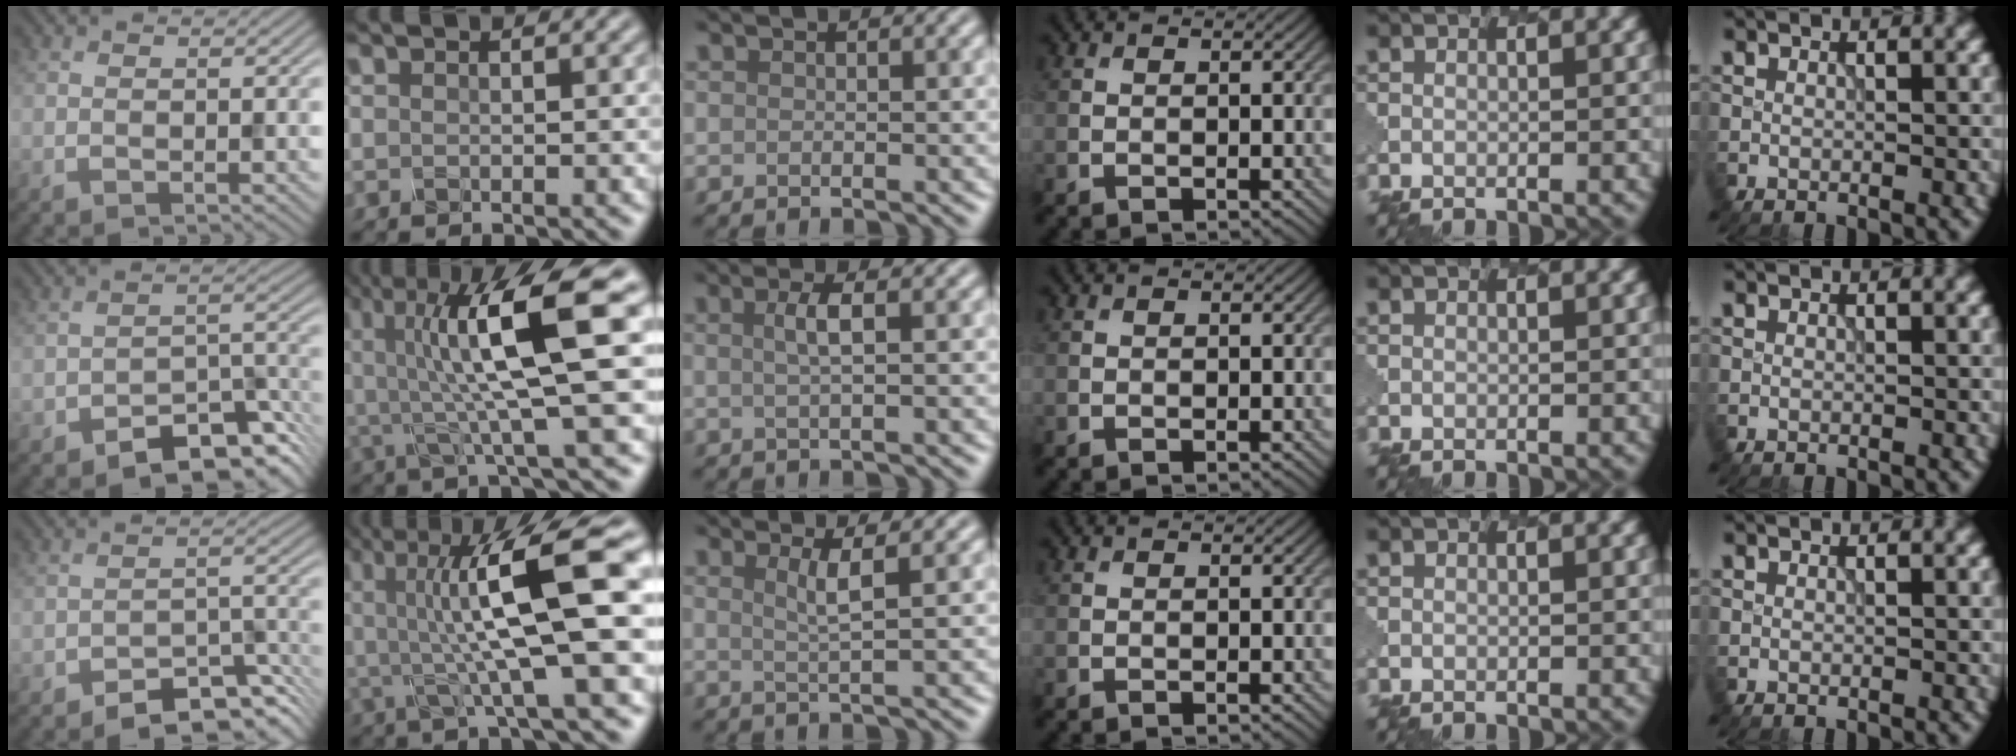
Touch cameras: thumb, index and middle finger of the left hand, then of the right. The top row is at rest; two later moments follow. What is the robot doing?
{"motion": "shake", "object": "salt shaker"}